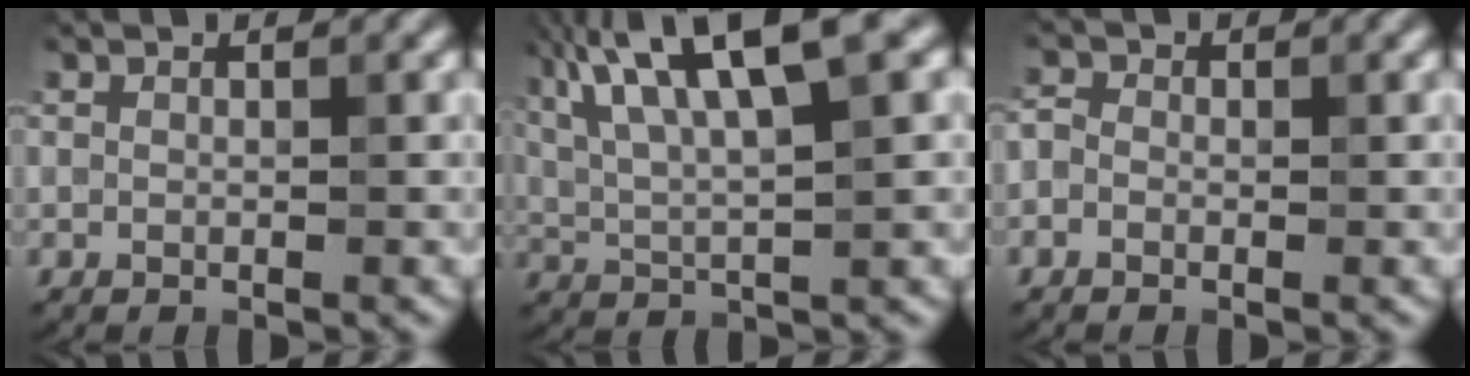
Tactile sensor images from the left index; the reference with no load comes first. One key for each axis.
{"total": 11.5, "fx": 5.4, "fy": 3.0, "fz": 9.6, "tx": -0.165, "ty": 0.023, "tz": 0.089}
{"total": 1.4, "fx": -0.5, "fy": 1.1, "fz": 0.7, "tx": -0.009, "ty": 0.002, "tz": -0.016}